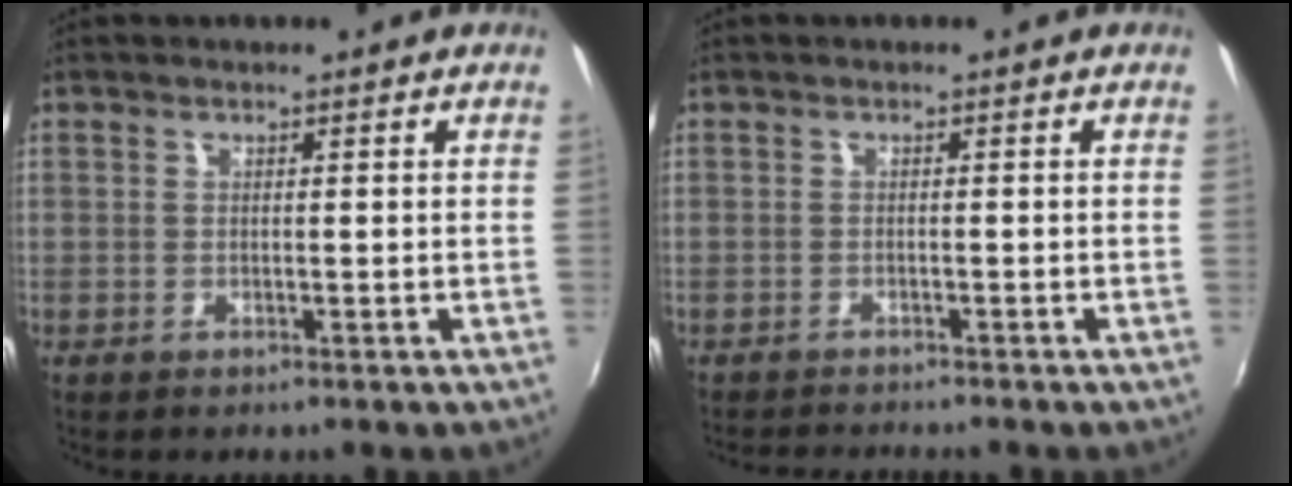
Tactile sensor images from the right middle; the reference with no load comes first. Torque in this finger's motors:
{"motor_torque": [0.02, -0.07, 0.00, 0.01]}